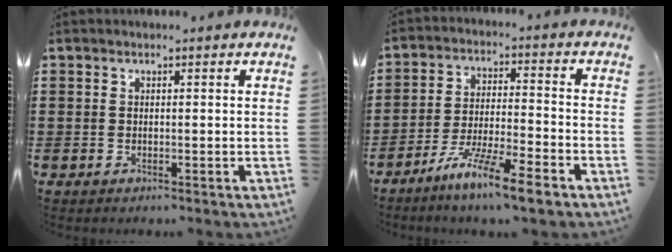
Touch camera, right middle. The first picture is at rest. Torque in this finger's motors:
{"motor_torque": [2.14, 0.00, 0.91, 0.21]}